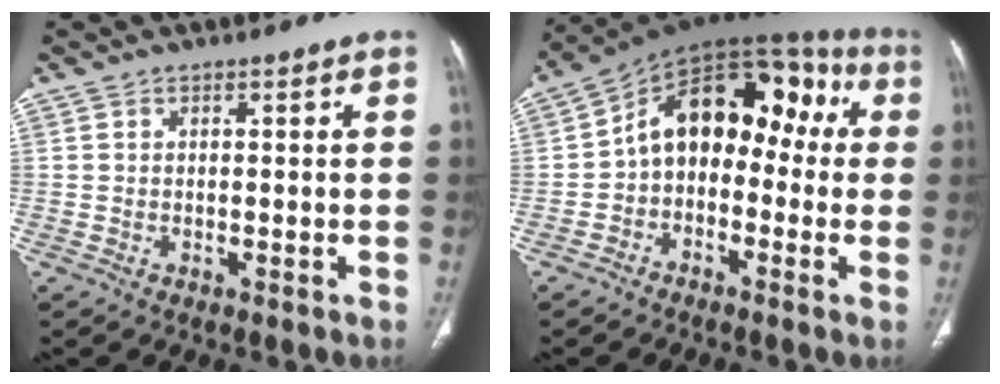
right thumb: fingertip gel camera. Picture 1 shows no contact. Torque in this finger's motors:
{"motor_torque": [2.20, 2.81, 1.93, -0.38, 0.19]}